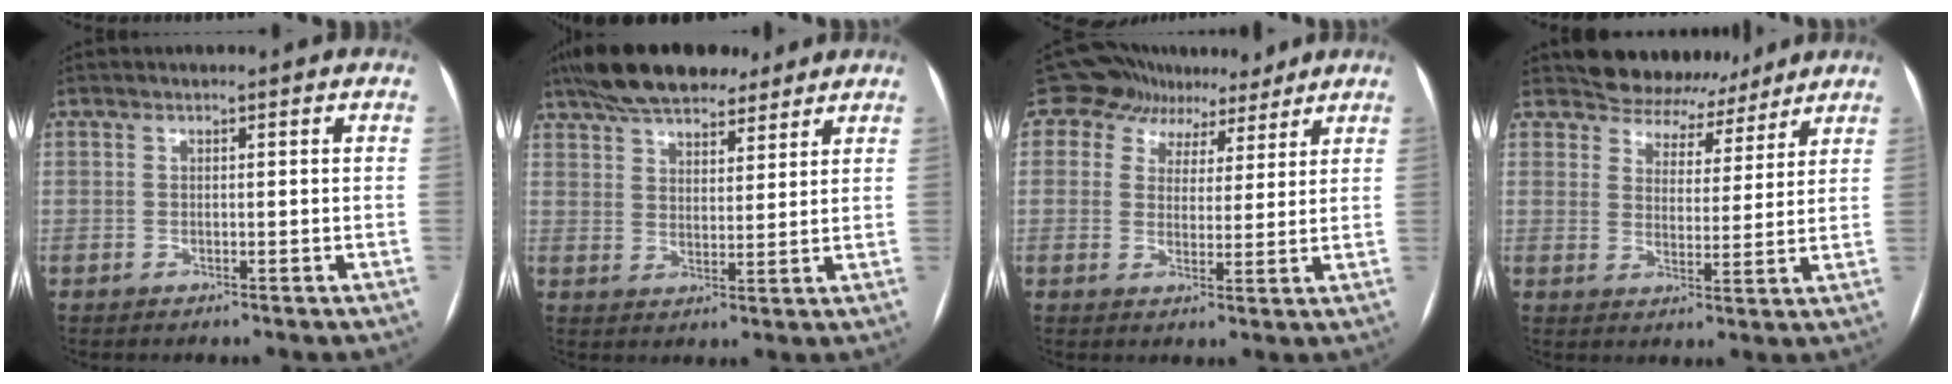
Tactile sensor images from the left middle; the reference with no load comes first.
{"total": 14.8, "force": [11.7, 5.5, 7.2], "torque": [-0.131, 0.043, 0.190]}
{"total": 11.1, "force": [8.1, 6.7, 3.6], "torque": [-0.064, 0.036, 0.115]}
{"total": 8.7, "force": [7.8, 4.0, 0.0], "torque": [0.015, 0.004, 0.099]}